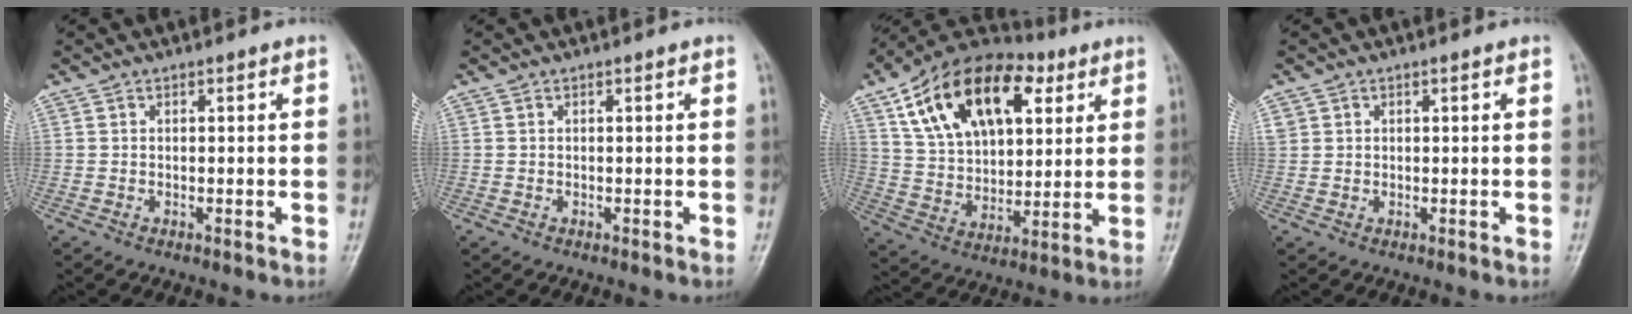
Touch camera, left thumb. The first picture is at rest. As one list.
[{"total": 0.0}, {"total": 22.6, "force": [9.6, 13.5, 15.4], "torque": [-0.228, -0.004, 0.162]}, {"total": 1.9, "force": [0.6, 1.8, 0.4], "torque": [0.006, 0.003, 0.013]}]